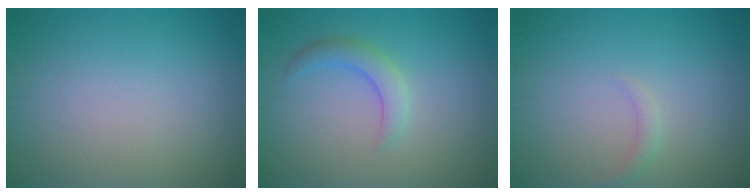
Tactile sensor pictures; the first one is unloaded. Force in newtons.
{"total": 2.3, "press": 2.2, "slide": 0.2}
{"total": 0.9, "press": 0.9, "slide": 0.1}